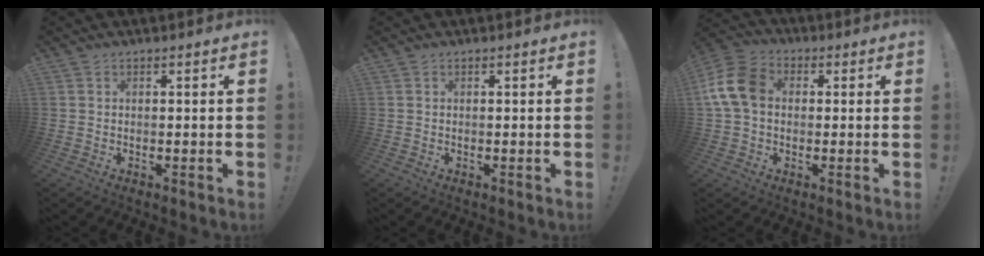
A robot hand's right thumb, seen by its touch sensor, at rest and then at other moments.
{"total": 0.0}
{"total": 12.3, "force": [1.5, 8.8, 8.4], "torque": [-0.168, 0.015, 0.034]}